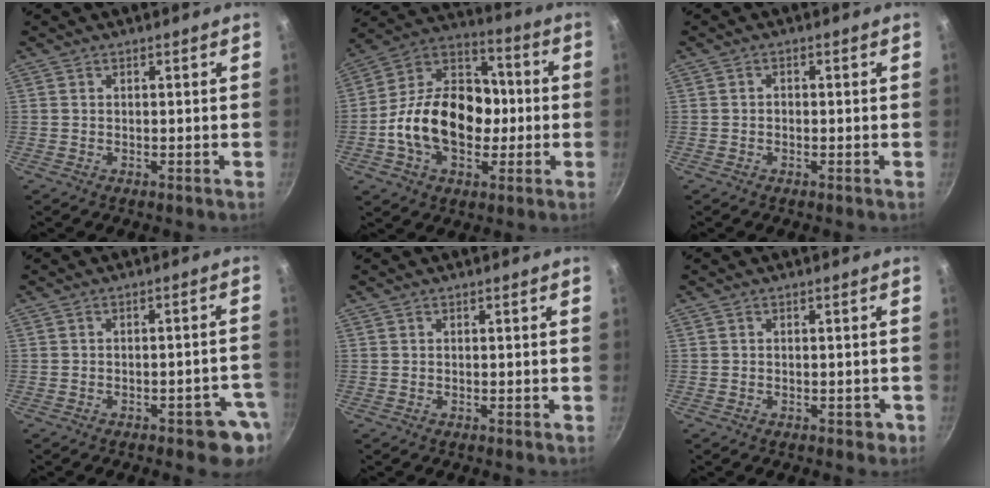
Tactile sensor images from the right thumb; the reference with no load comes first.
{"total": 20.9, "force": [-2.6, 14.6, 14.7], "torque": [-0.214, 0.045, -0.060]}
{"total": 0.9, "force": [-0.3, 0.7, 0.5], "torque": [-0.008, 0.004, -0.006]}
{"total": 6.1, "force": [-3.0, 2.6, 4.5], "torque": [-0.021, 0.030, -0.030]}
{"total": 0.0}
{"total": 1.6, "force": [-0.7, 1.2, 0.9], "torque": [-0.001, 0.012, -0.001]}